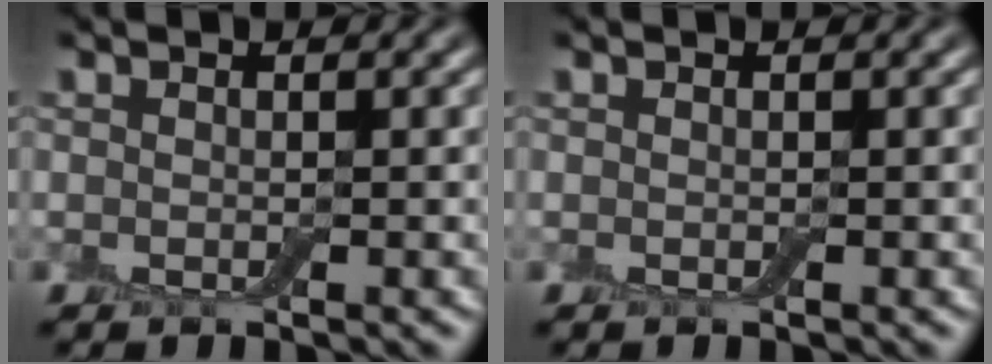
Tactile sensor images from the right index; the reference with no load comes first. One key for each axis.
{"total": 0.0}